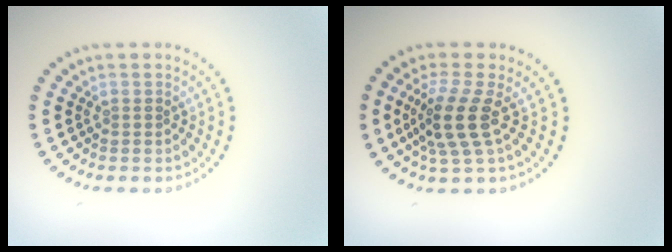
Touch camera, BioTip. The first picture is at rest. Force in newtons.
{"total": 3.8, "press": 2.9, "slide": 2.4}